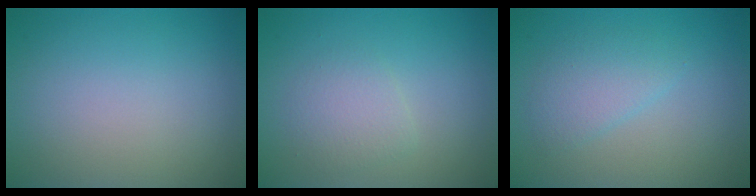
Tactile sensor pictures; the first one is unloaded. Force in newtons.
{"total": 2.0, "press": 2.0, "slide": 0.2}
{"total": 2.3, "press": 2.3, "slide": 0.1}